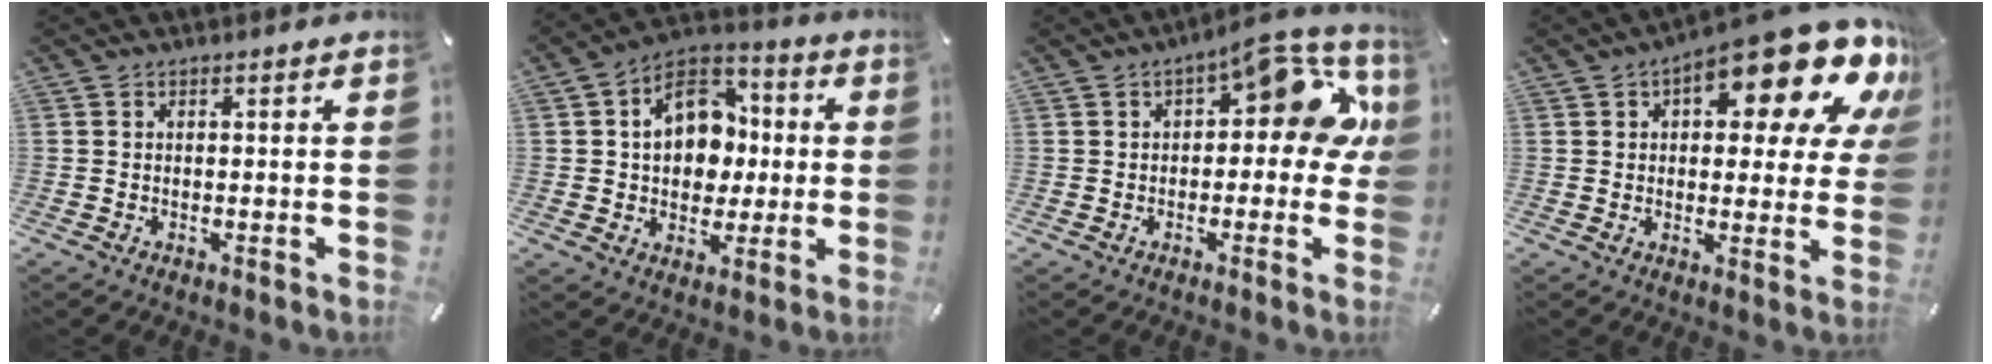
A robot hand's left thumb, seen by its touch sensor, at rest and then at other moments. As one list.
[{"total": 13.2, "force": [1.1, 10.8, 7.6], "torque": [-0.113, 0.009, 0.023]}, {"total": 13.4, "force": [4.6, 5.8, 11.2], "torque": [-0.147, -0.023, 0.073]}, {"total": 18.9, "force": [10.6, 7.3, 13.9], "torque": [-0.177, -0.075, 0.167]}]